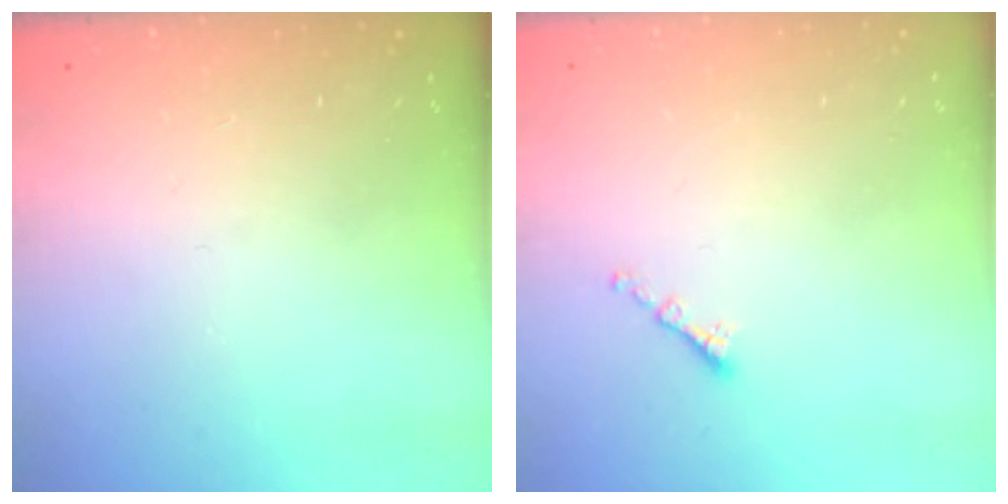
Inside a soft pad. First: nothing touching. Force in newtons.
{"total": 1.4, "press": 1.3, "slide": 0.5}